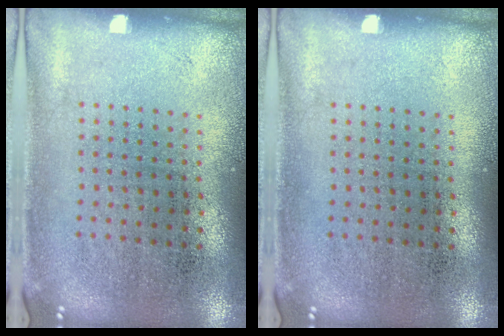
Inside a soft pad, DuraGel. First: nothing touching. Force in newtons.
{"total": 0.0}